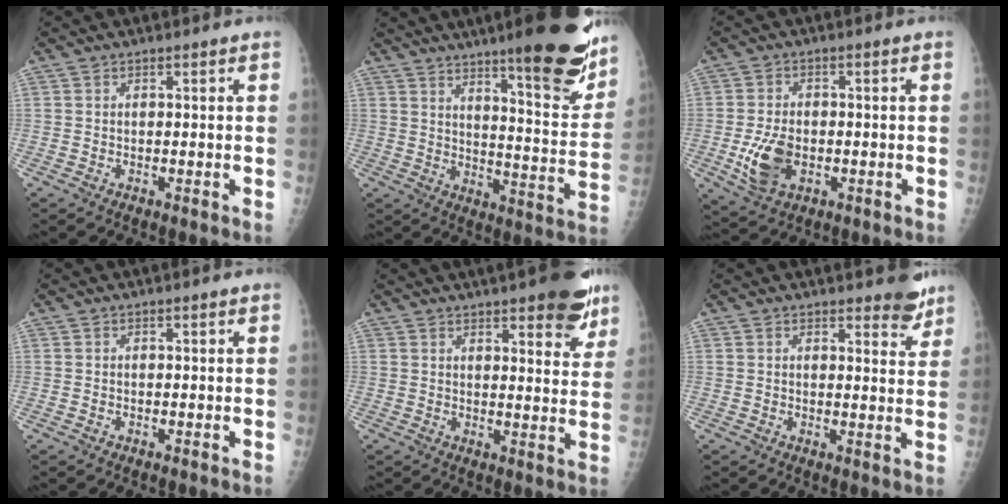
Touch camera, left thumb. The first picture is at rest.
{"total": 20.5, "force": [13.9, 3.5, 14.6], "torque": [-0.168, -0.080, 0.196]}
{"total": 7.8, "force": [-2.0, 4.9, 5.8], "torque": [-0.105, 0.005, -0.029]}
{"total": 0.0}
{"total": 13.2, "force": [8.7, 3.9, 9.1], "torque": [-0.081, -0.037, 0.105]}
{"total": 4.7, "force": [3.8, 1.5, 2.2], "torque": [-0.005, -0.028, 0.044]}